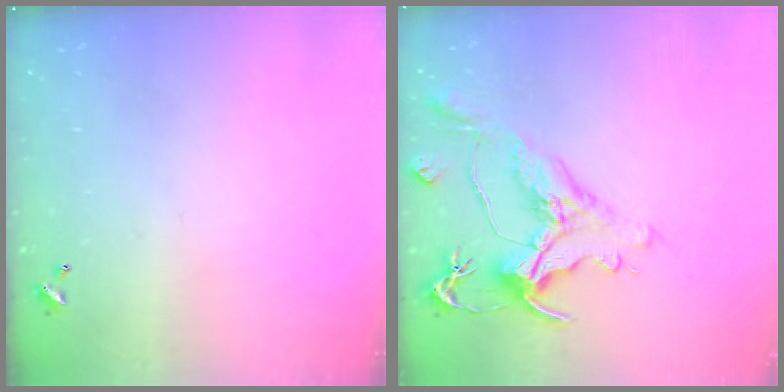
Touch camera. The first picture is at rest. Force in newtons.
{"total": 1.5, "press": 0.4, "slide": 1.5}